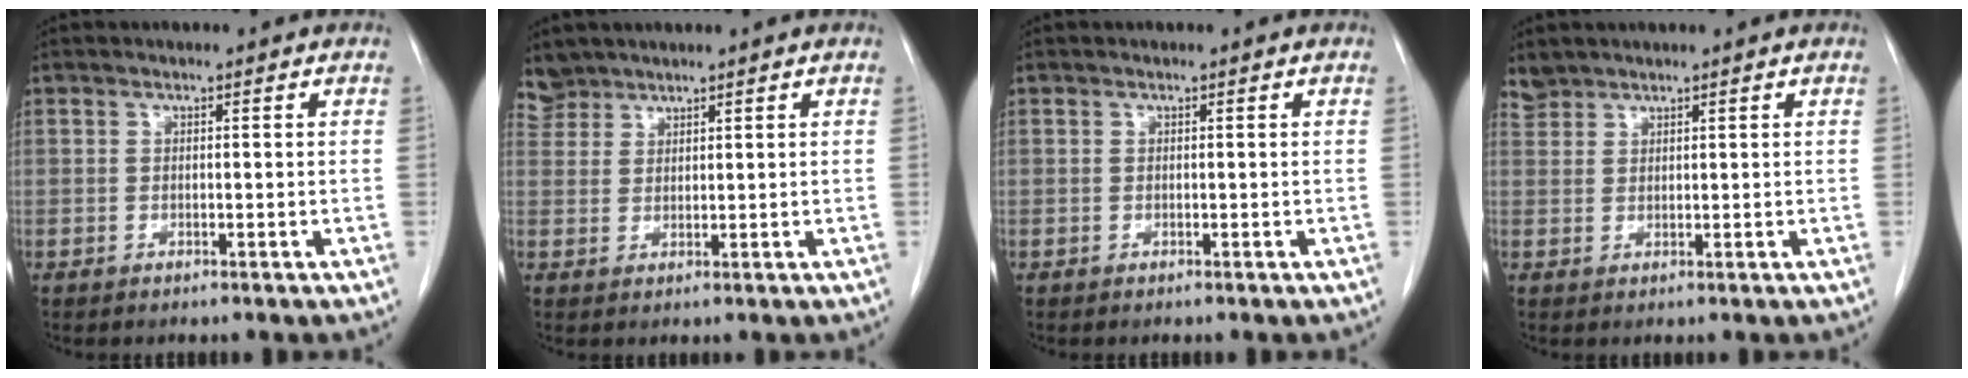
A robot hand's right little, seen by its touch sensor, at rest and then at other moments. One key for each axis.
{"total": 2.4, "fx": 2.2, "fy": 0.8, "fz": -0.6, "tx": 0.015, "ty": 0.007, "tz": 0.046}
{"total": 0.0}
{"total": 1.5, "fx": 1.4, "fy": 0.3, "fz": -0.4, "tx": 0.006, "ty": 0.006, "tz": 0.030}